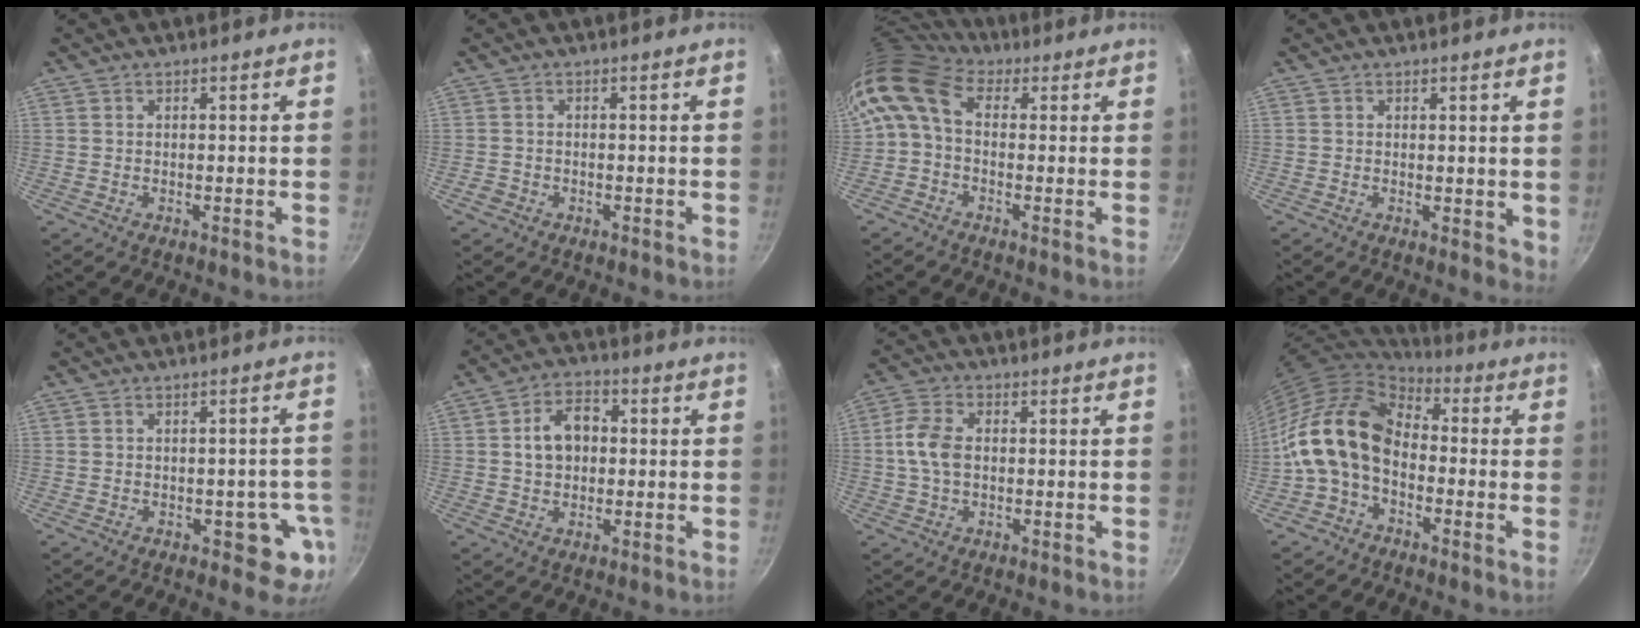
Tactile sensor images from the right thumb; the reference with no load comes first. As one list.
[{"total": 1.8, "force": [-0.9, 1.4, 0.5], "torque": [-0.007, 0.008, -0.012]}, {"total": 8.7, "force": [1.3, 6.0, 6.1], "torque": [-0.117, 0.024, 0.005]}, {"total": 2.8, "force": [0.9, 1.6, 2.1], "torque": [-0.024, -0.006, 0.011]}, {"total": 6.3, "force": [-2.1, 4.0, 4.4], "torque": [-0.005, 0.018, -0.022]}, {"total": 8.1, "force": [0.7, 5.9, 5.5], "torque": [-0.066, 0.019, 0.004]}, {"total": 7.0, "force": [0.1, 4.7, 5.2], "torque": [-0.100, 0.016, -0.006]}, {"total": 15.2, "force": [-1.5, 10.6, 10.8], "torque": [-0.178, 0.036, -0.047]}]